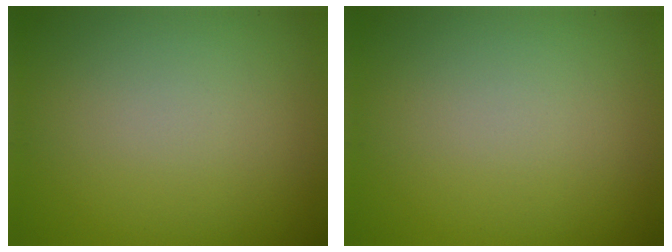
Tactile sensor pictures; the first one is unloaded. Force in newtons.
{"total": 0.0}